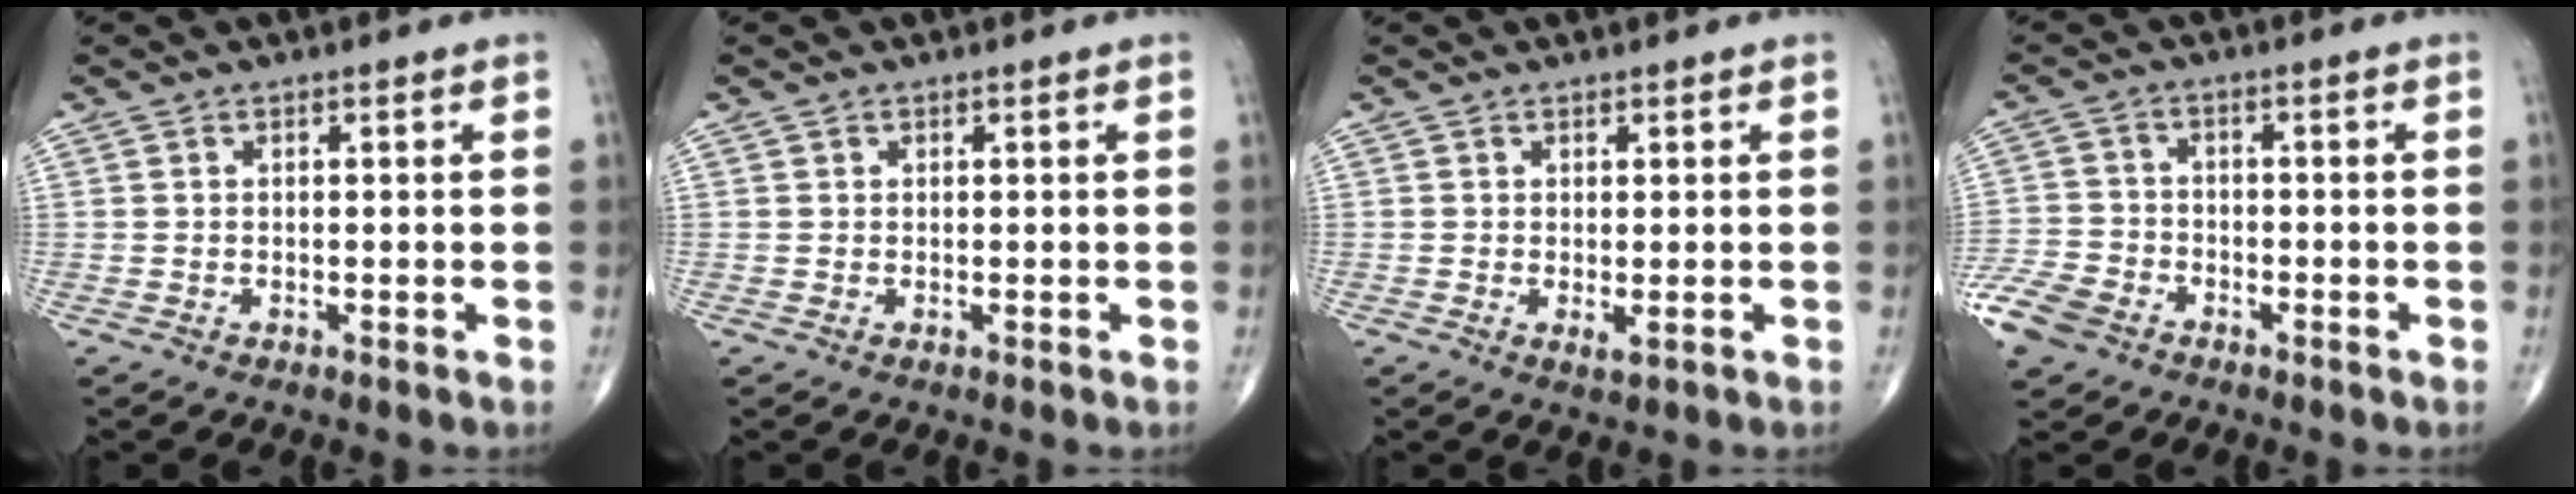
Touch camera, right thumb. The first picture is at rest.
{"total": 0.0}
{"total": 1.1, "force": [0.1, 0.3, 1.0], "torque": [-0.019, -0.006, 0.002]}
{"total": 7.7, "force": [-4.7, 5.2, 3.4], "torque": [-0.073, 0.013, -0.094]}